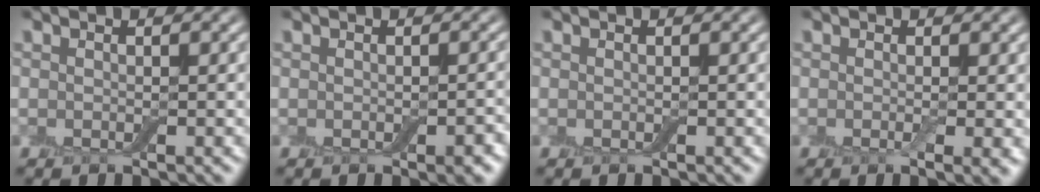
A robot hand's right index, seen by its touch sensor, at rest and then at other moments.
{"total": 1.5, "force": [-0.5, 0.6, 1.3], "torque": [-0.019, -0.001, -0.005]}
{"total": 0.0}
{"total": 1.8, "force": [-0.1, 0.2, 1.7], "torque": [-0.024, -0.007, -0.002]}